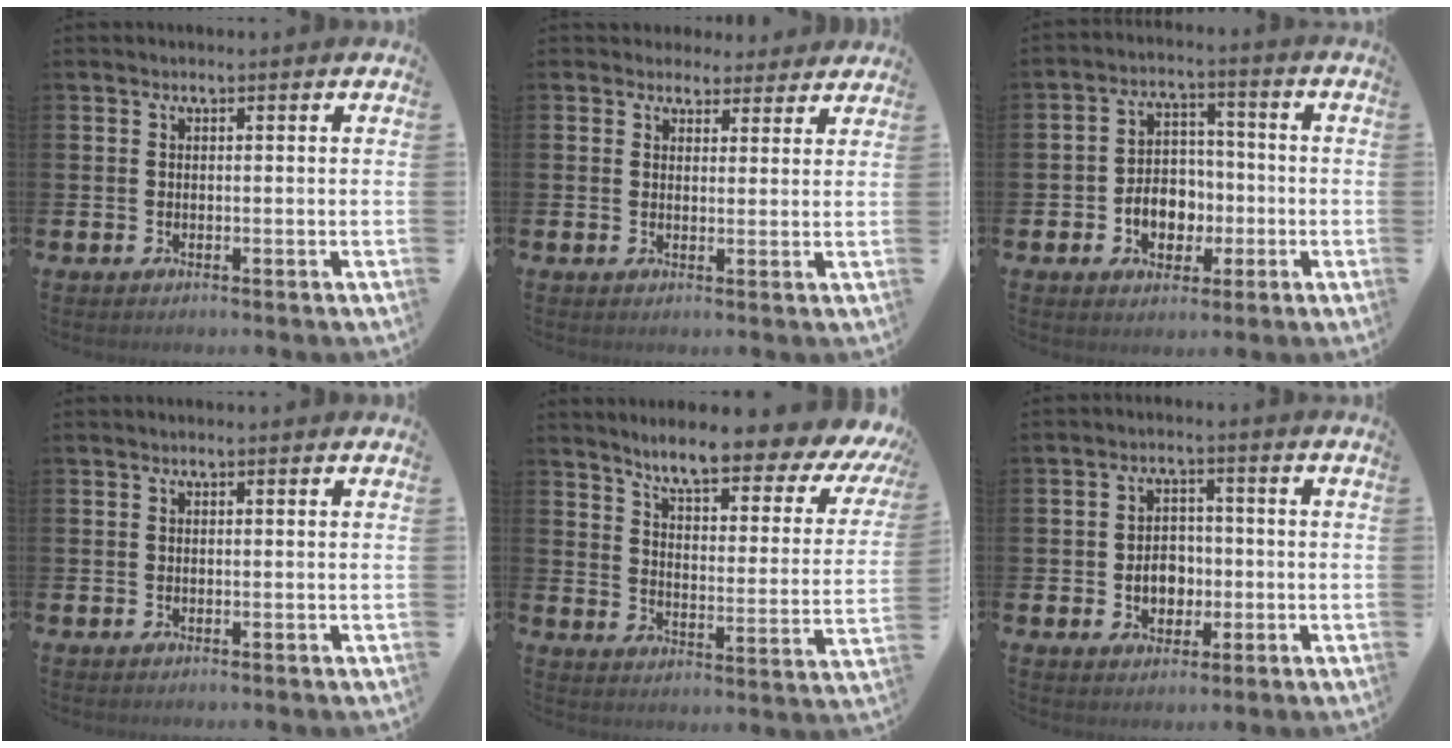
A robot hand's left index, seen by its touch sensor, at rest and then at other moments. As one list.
[{"total": 3.4, "force": [3.0, 1.6, -0.2], "torque": [0.006, -0.014, 0.051]}, {"total": 6.0, "force": [-1.6, 4.8, 3.1], "torque": [-0.042, 0.005, -0.035]}, {"total": 0.0}, {"total": 8.0, "force": [6.9, 1.1, 4.0], "torque": [-0.091, -0.055, 0.107]}, {"total": 4.4, "force": [-0.8, 3.5, 2.5], "torque": [-0.034, 0.000, -0.023]}]